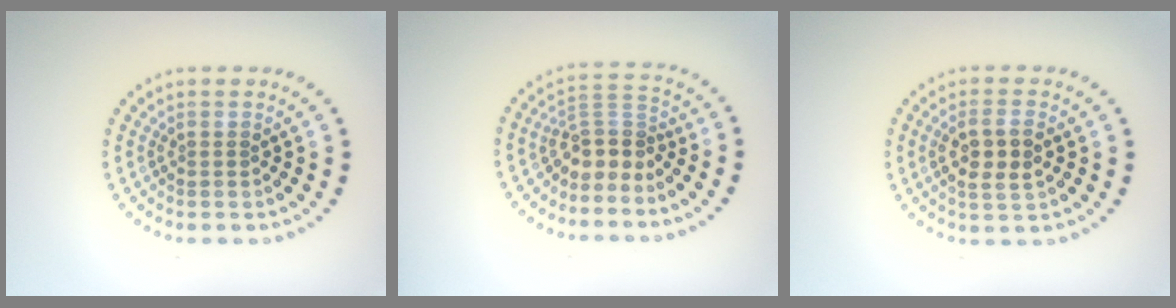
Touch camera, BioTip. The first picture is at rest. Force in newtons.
{"total": 3.0, "press": 2.1, "slide": 2.1}
{"total": 3.2, "press": 3.2, "slide": 0.8}